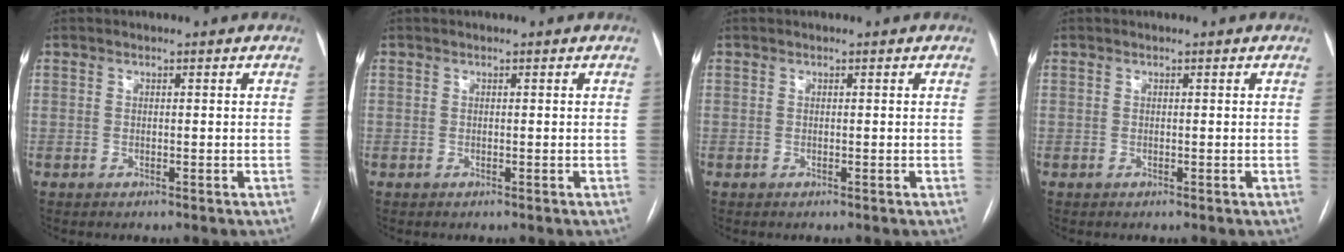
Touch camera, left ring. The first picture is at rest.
{"total": 0.0}
{"total": 0.0}
{"total": 0.0}